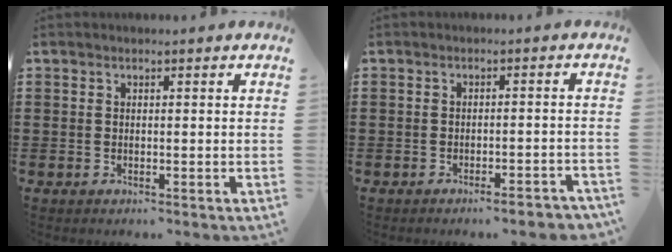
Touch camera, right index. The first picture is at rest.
{"total": 2.4, "force": [-2.0, 0.1, 1.3], "torque": [-0.021, 0.001, -0.039]}